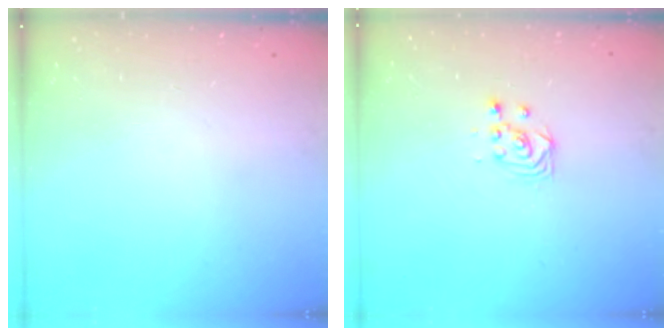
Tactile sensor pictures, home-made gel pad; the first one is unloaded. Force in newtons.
{"total": 3.4, "press": 3.4, "slide": 0.1}